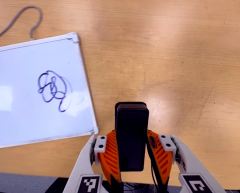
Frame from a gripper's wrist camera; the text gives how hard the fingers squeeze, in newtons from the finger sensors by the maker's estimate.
{"total": 3.7, "left": 2.2, "right": 5.2}